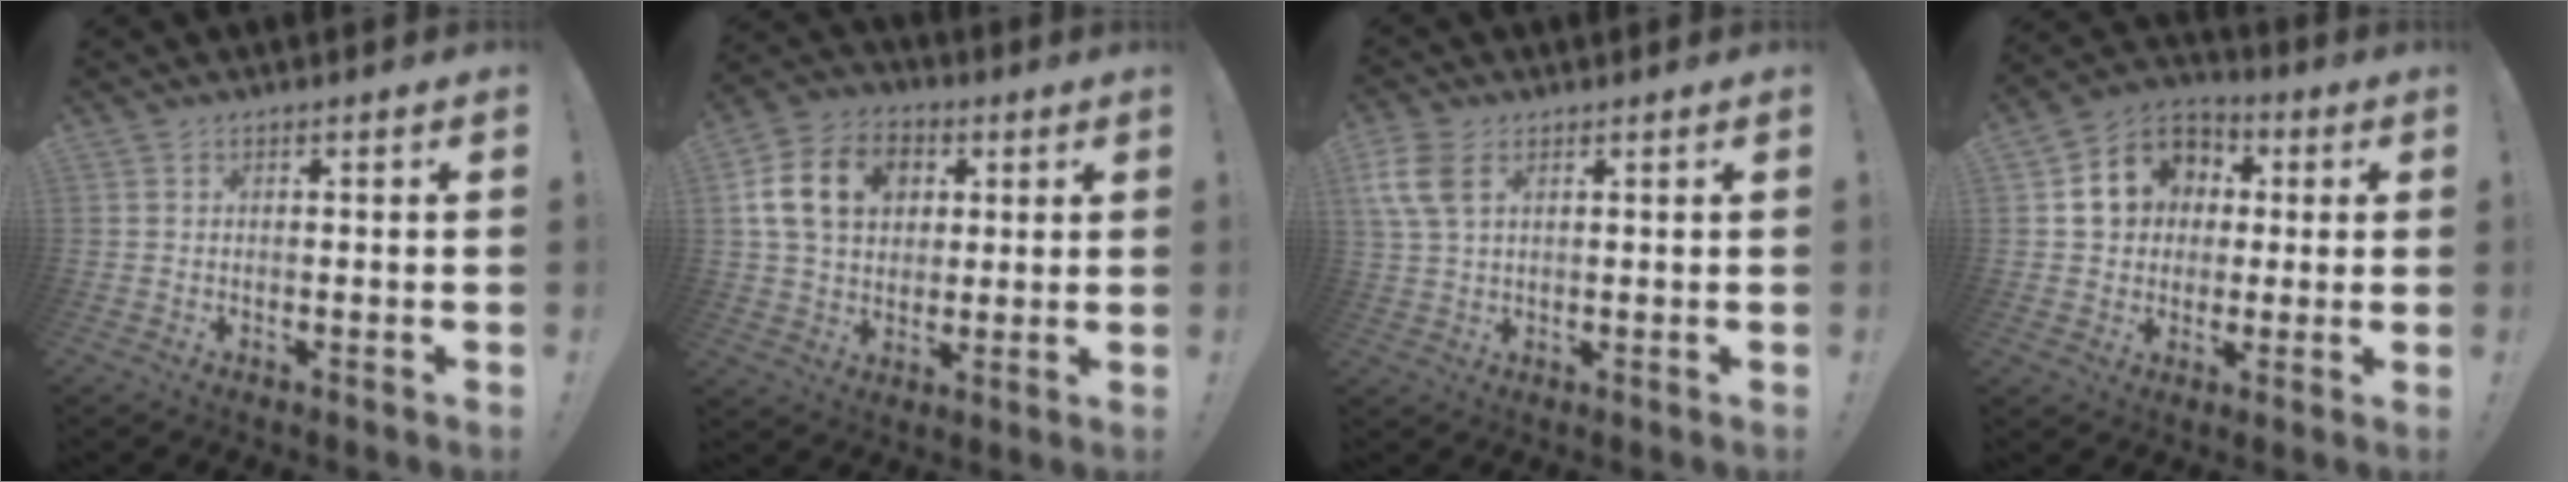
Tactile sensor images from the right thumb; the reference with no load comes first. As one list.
[{"total": 16.3, "force": [4.2, 12.5, 9.6], "torque": [-0.159, -0.003, 0.084]}, {"total": 8.1, "force": [3.4, 4.8, 5.6], "torque": [-0.122, -0.005, 0.065]}, {"total": 12.1, "force": [2.2, 10.9, 4.8], "torque": [-0.062, 0.005, 0.051]}]